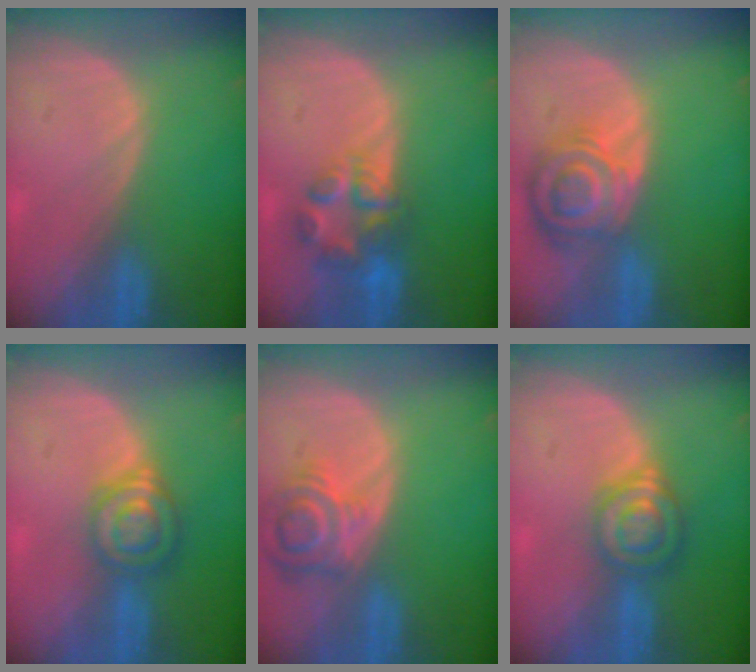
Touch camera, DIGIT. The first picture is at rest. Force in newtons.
{"total": 7.0, "press": 6.1, "slide": 3.5}
{"total": 8.4, "press": 7.4, "slide": 3.9}
{"total": 6.5, "press": 5.8, "slide": 3.0}
{"total": 6.9, "press": 6.4, "slide": 2.7}
{"total": 6.5, "press": 5.8, "slide": 3.0}